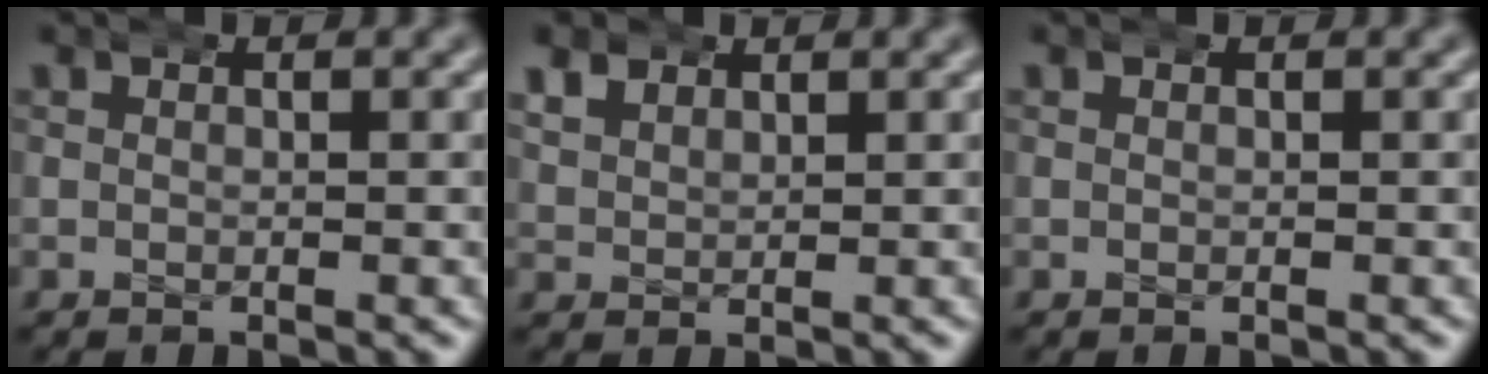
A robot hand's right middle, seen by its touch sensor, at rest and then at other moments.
{"total": 2.4, "force": [1.7, 1.5, 0.7], "torque": [-0.019, -0.001, 0.036]}
{"total": 0.0}